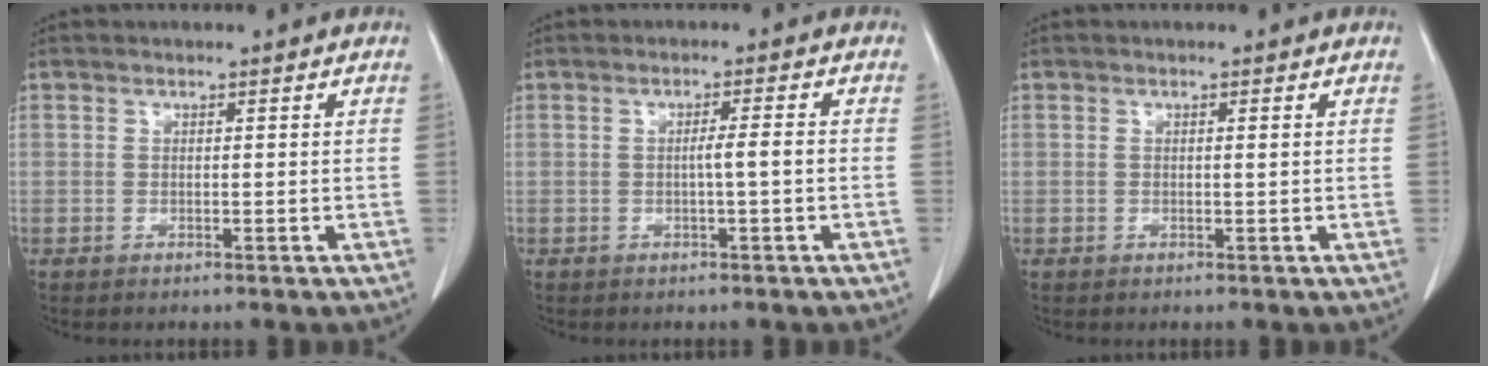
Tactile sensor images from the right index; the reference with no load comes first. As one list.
[{"total": 2.4, "force": [-0.5, -0.3, 2.3], "torque": [-0.035, 0.002, -0.009]}, {"total": 0.6, "force": [0.1, -0.1, 0.6], "torque": [-0.011, 0.000, 0.000]}]